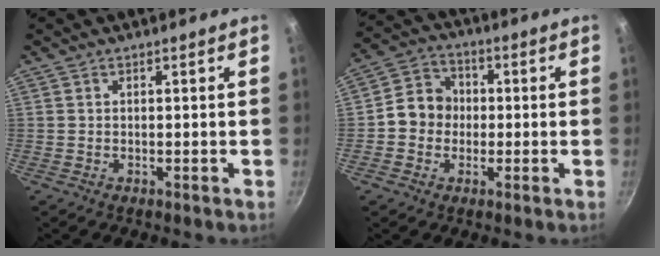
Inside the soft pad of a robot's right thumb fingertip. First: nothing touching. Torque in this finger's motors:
{"motor_torque": [0.40, 1.49, 0.52, -0.69, 0.02]}